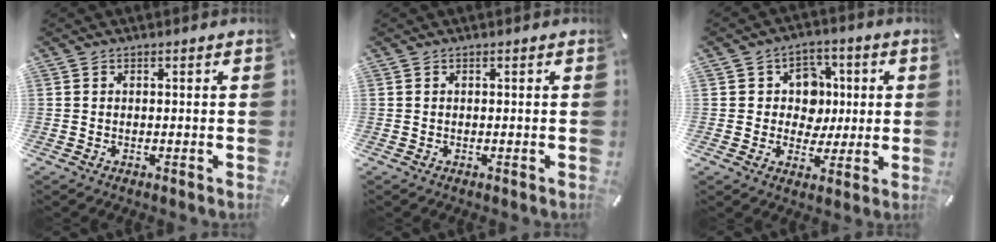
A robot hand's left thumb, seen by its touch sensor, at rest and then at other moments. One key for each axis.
{"total": 0.0}
{"total": 9.3, "fx": 1.1, "fy": 8.6, "fz": 3.5, "tx": -0.044, "ty": 0.000, "tz": 0.023}